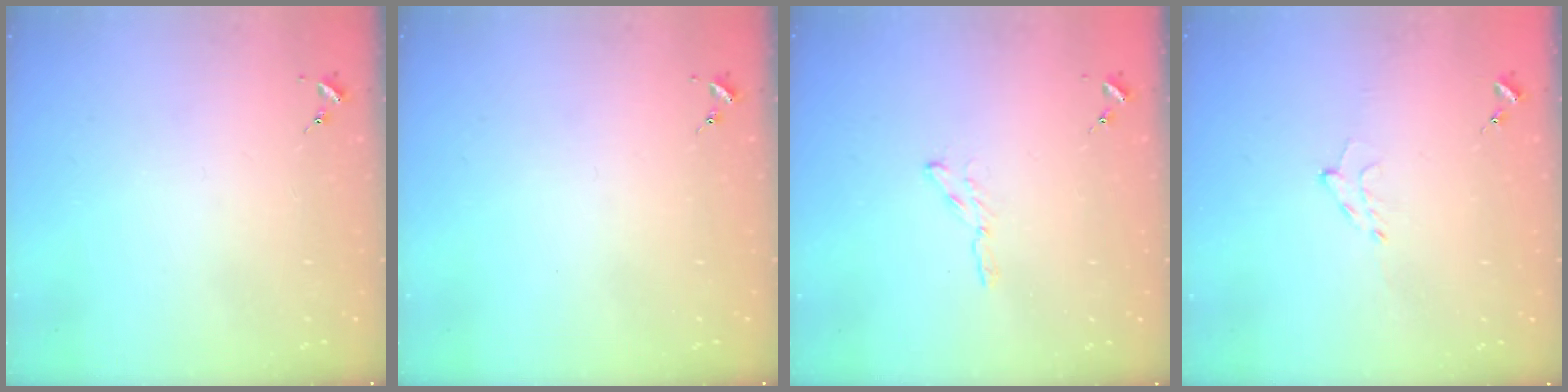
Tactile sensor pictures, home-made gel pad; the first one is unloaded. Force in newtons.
{"total": 0.0}
{"total": 2.4, "press": 2.4, "slide": 0.2}
{"total": 4.8, "press": 4.8, "slide": 0.8}